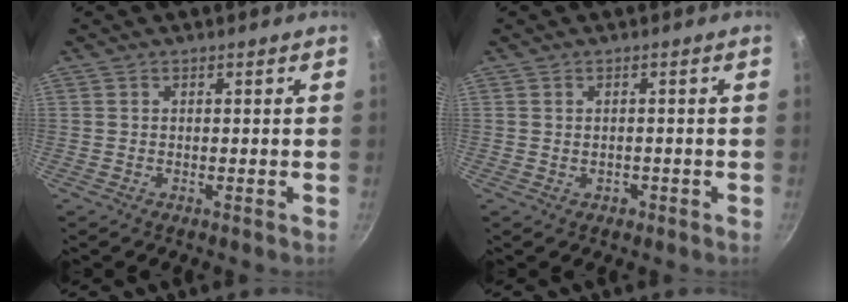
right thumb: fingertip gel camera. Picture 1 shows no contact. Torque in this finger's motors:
{"motor_torque": [-0.05, 0.62, 0.38, -0.03, 0.05]}